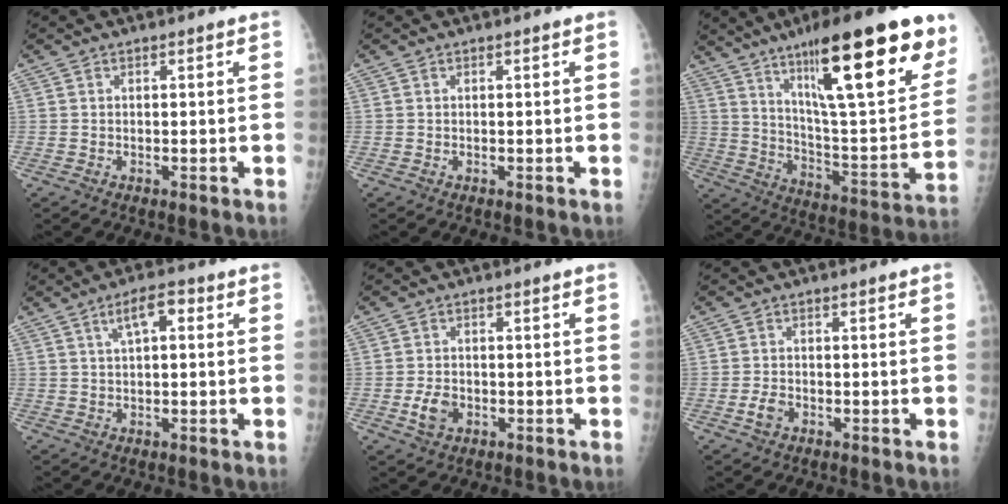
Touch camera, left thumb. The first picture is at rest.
{"total": 0.0}
{"total": 29.3, "force": [16.0, 6.7, 23.6], "torque": [-0.328, -0.046, 0.255]}
{"total": 5.2, "force": [1.8, 2.1, 4.4], "torque": [-0.070, 0.010, 0.030]}
{"total": 3.8, "force": [-1.3, 2.8, 2.3], "torque": [-0.038, 0.007, -0.021]}
{"total": 2.3, "force": [-1.2, 1.5, 1.4], "torque": [-0.026, 0.008, -0.021]}